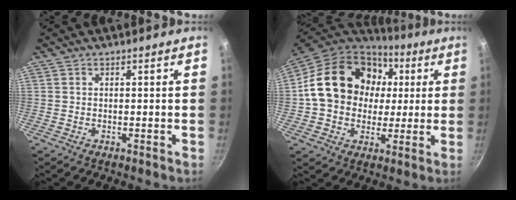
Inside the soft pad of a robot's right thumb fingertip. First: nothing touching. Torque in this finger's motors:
{"motor_torque": [1.00, 3.72, 1.15, -0.70, 0.44]}